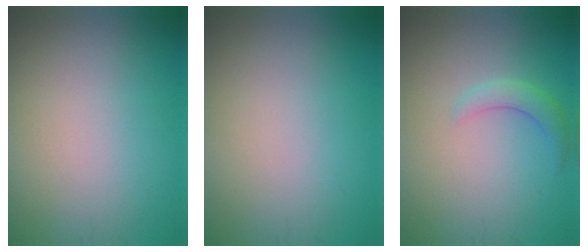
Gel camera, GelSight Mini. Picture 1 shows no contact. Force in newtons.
{"total": 0.0}
{"total": 2.0, "press": 2.0, "slide": 0.1}